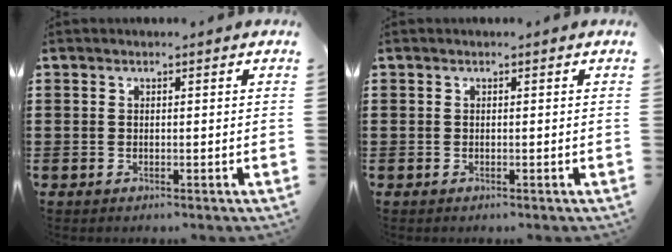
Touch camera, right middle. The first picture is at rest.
{"total": 0.0}